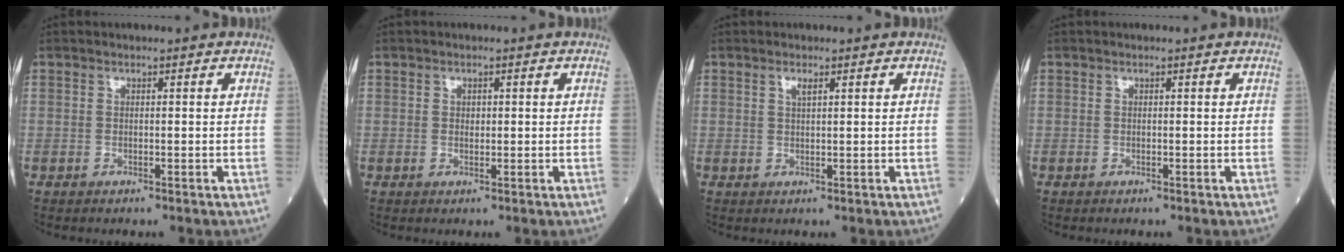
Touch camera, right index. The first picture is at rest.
{"total": 1.8, "force": [0.4, 1.3, 1.2], "torque": [-0.014, -0.001, 0.009]}
{"total": 1.2, "force": [0.7, 0.2, 1.0], "torque": [-0.021, 0.000, 0.013]}
{"total": 0.0}